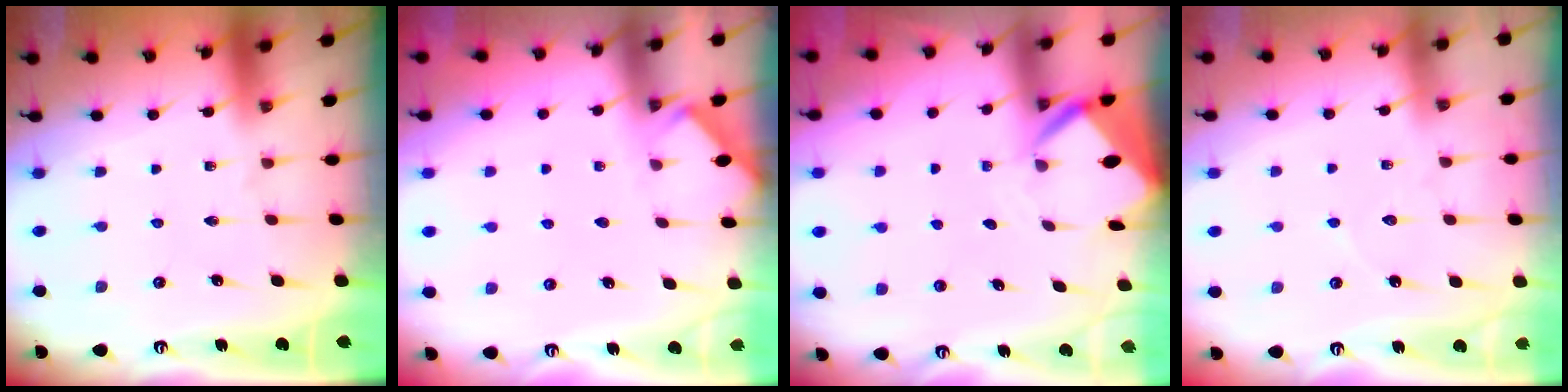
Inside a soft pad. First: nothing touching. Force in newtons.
{"total": 1.9, "press": 1.8, "slide": 0.3}
{"total": 3.9, "press": 3.9, "slide": 0.2}
{"total": 2.9, "press": 2.9, "slide": 0.2}